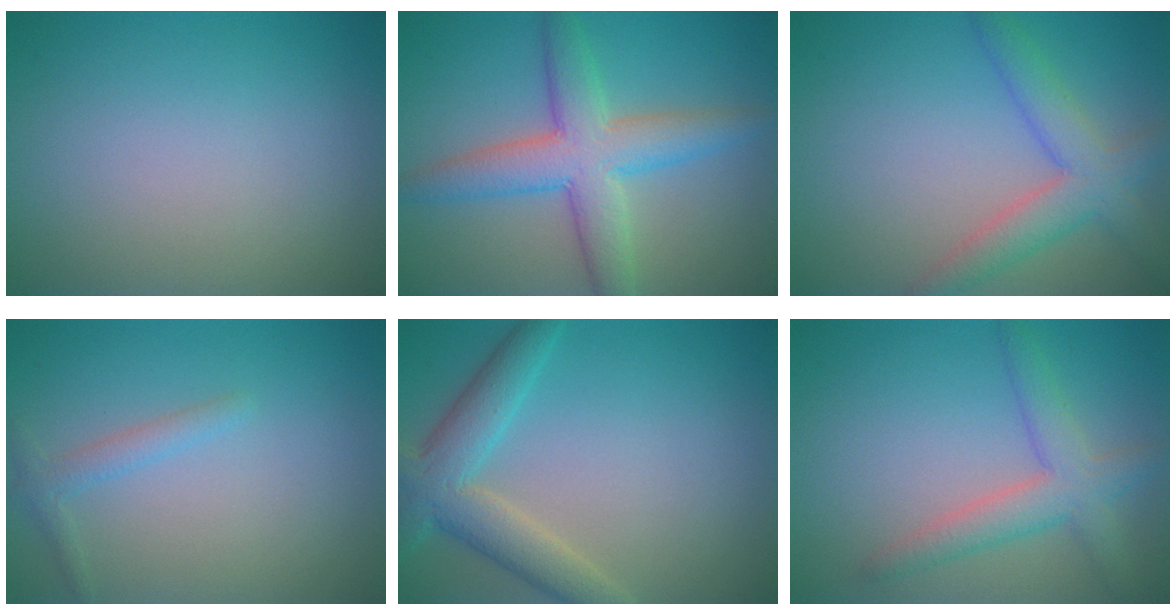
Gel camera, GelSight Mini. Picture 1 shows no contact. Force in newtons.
{"total": 6.3, "press": 6.3, "slide": 0.4}
{"total": 4.5, "press": 4.4, "slide": 0.2}
{"total": 1.4, "press": 1.4, "slide": 0.1}
{"total": 5.2, "press": 5.2, "slide": 0.3}
{"total": 3.8, "press": 3.8, "slide": 0.2}